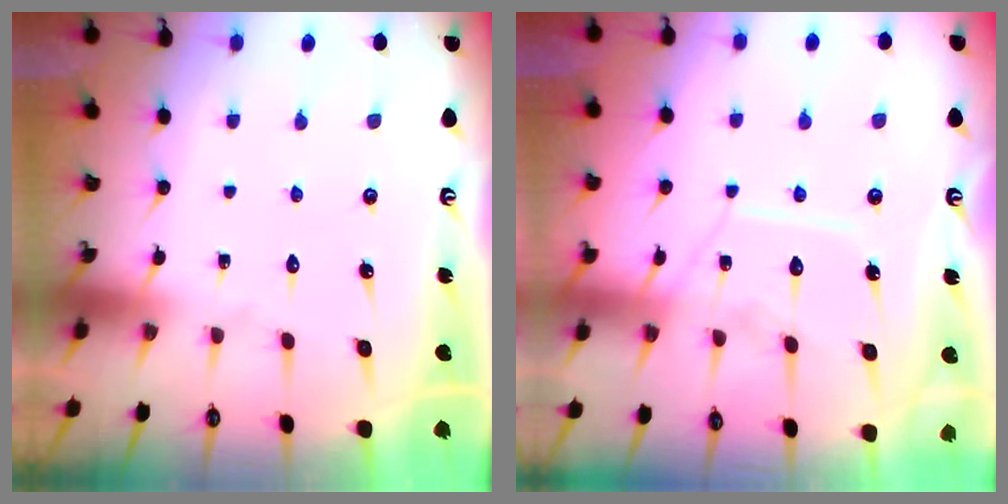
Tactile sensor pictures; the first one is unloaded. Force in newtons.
{"total": 10.3, "press": 10.3, "slide": 0.4}